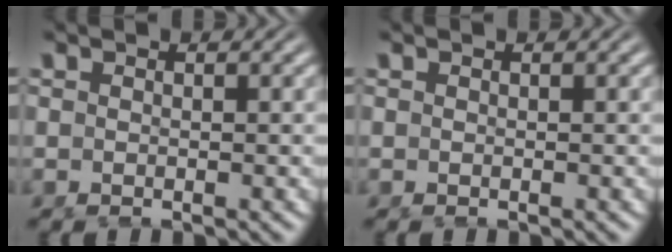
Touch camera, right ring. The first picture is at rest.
{"total": 0.0}